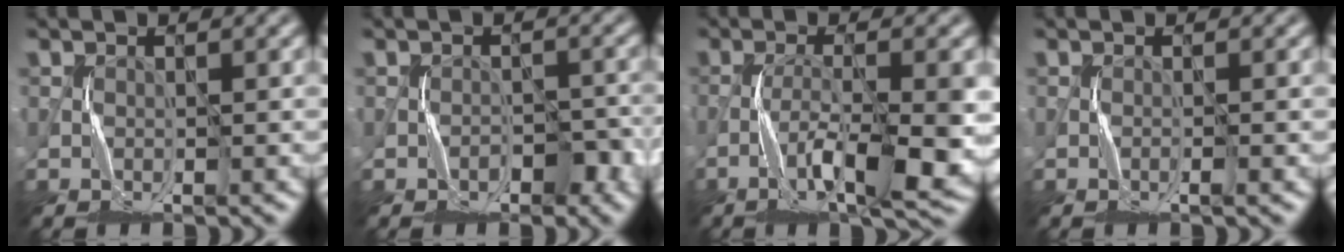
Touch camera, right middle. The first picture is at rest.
{"total": 2.0, "force": [-1.2, 1.0, 1.3], "torque": [-0.016, 0.010, -0.013]}
{"total": 7.8, "force": [-3.0, 1.6, 7.0], "torque": [-0.126, 0.000, -0.052]}
{"total": 0.7, "force": [-0.3, -0.1, 0.7], "torque": [-0.013, 0.004, -0.008]}